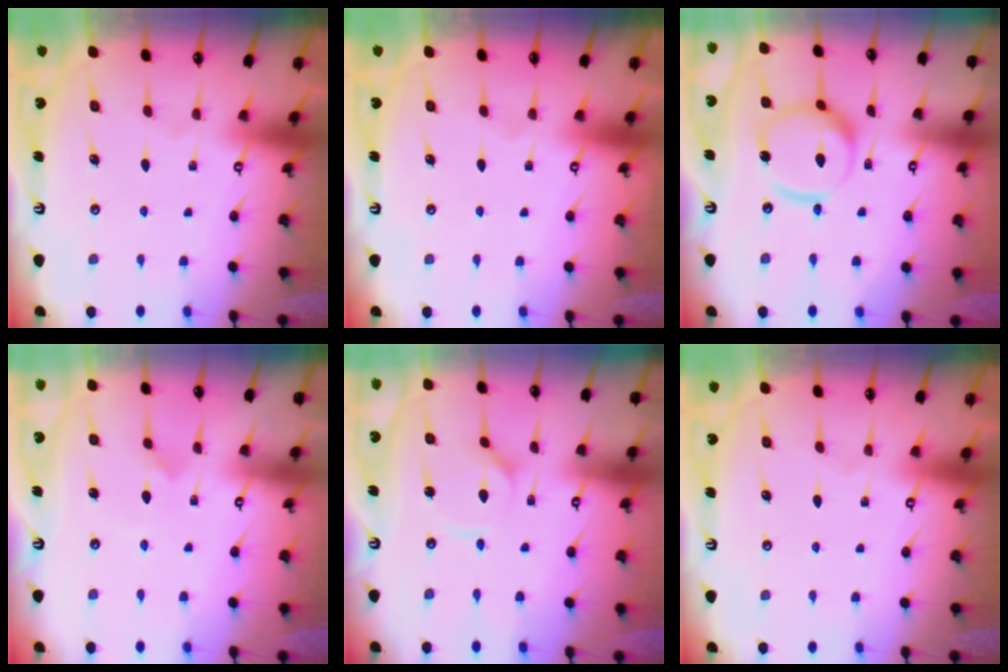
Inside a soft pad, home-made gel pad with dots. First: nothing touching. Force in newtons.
{"total": 0.0}
{"total": 15.2, "press": 15.1, "slide": 1.5}
{"total": 2.8, "press": 2.8, "slide": 0.2}
{"total": 2.4, "press": 2.4, "slide": 0.3}
{"total": 0.0}